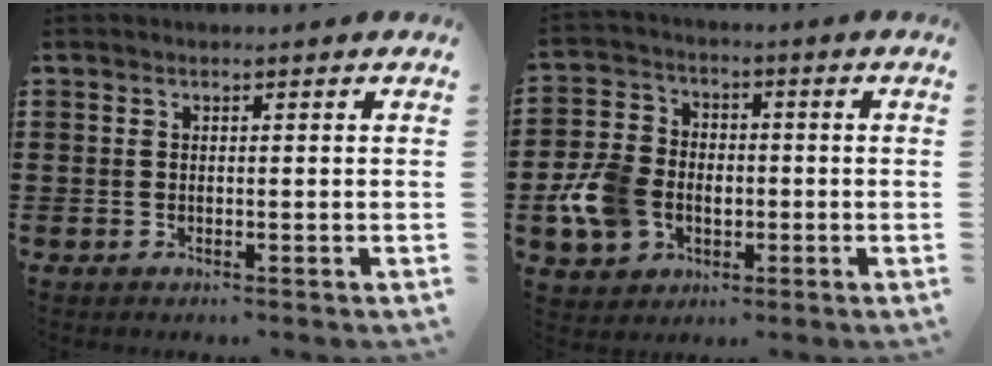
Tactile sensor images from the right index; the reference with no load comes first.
{"total": 8.6, "force": [-2.1, 7.0, 4.5], "torque": [-0.136, 0.011, -0.043]}